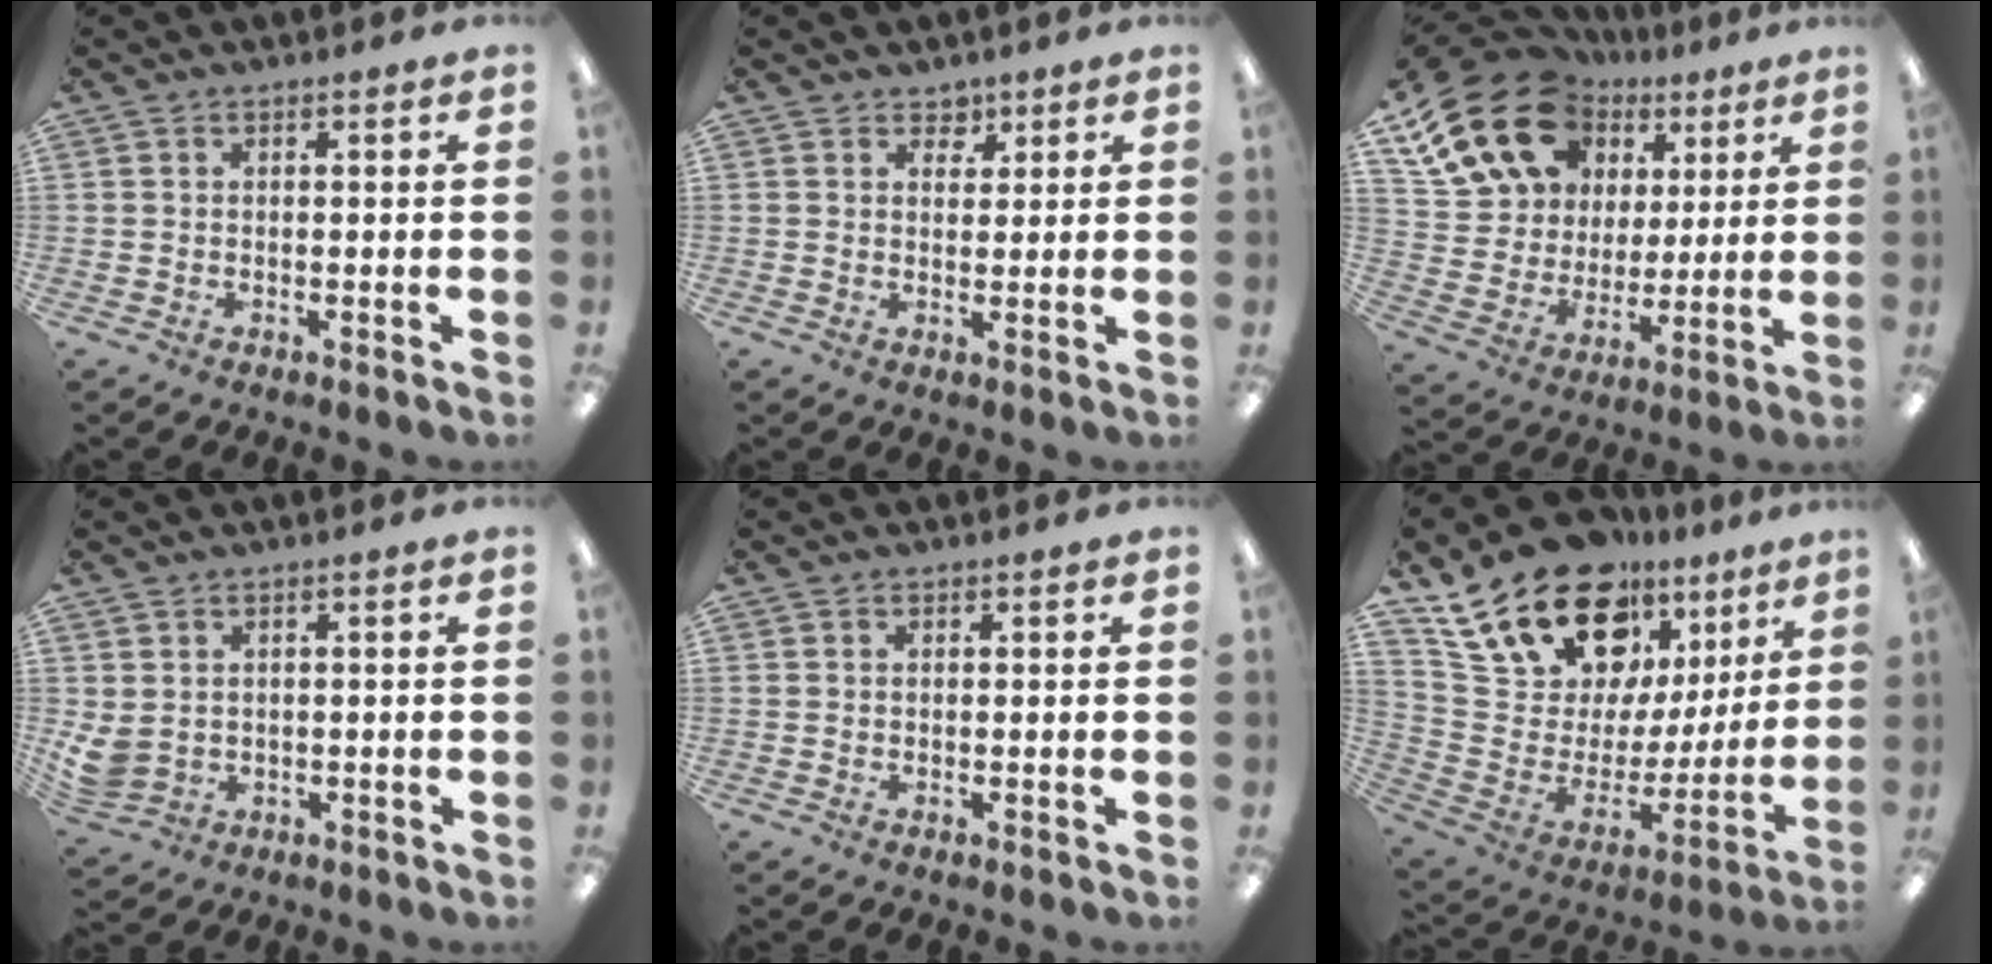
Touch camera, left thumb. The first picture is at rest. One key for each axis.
{"total": 3.0, "fx": 2.2, "fy": 2.0, "fz": 0.5, "tx": 0.006, "ty": -0.015, "tz": 0.037}
{"total": 20.8, "fx": 11.2, "fy": 14.9, "fz": 9.2, "tx": -0.184, "ty": -0.047, "tz": 0.221}
{"total": 4.1, "fx": 1.1, "fy": 3.3, "fz": 2.1, "tx": -0.062, "ty": -0.013, "tz": 0.021}
{"total": 0.0}
{"total": 22.8, "fx": 17.2, "fy": 10.2, "fz": 11.0, "tx": -0.207, "ty": -0.115, "tz": 0.311}